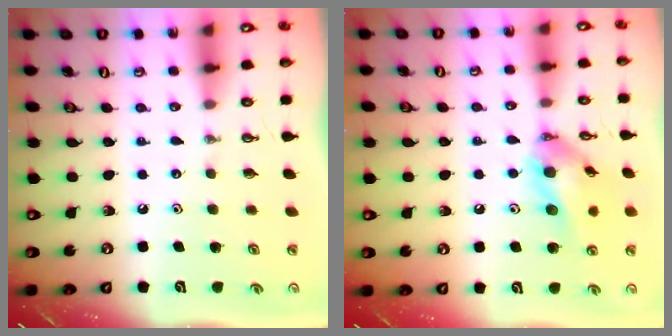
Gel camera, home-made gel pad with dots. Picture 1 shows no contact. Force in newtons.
{"total": 14.0, "press": 13.8, "slide": 2.5}